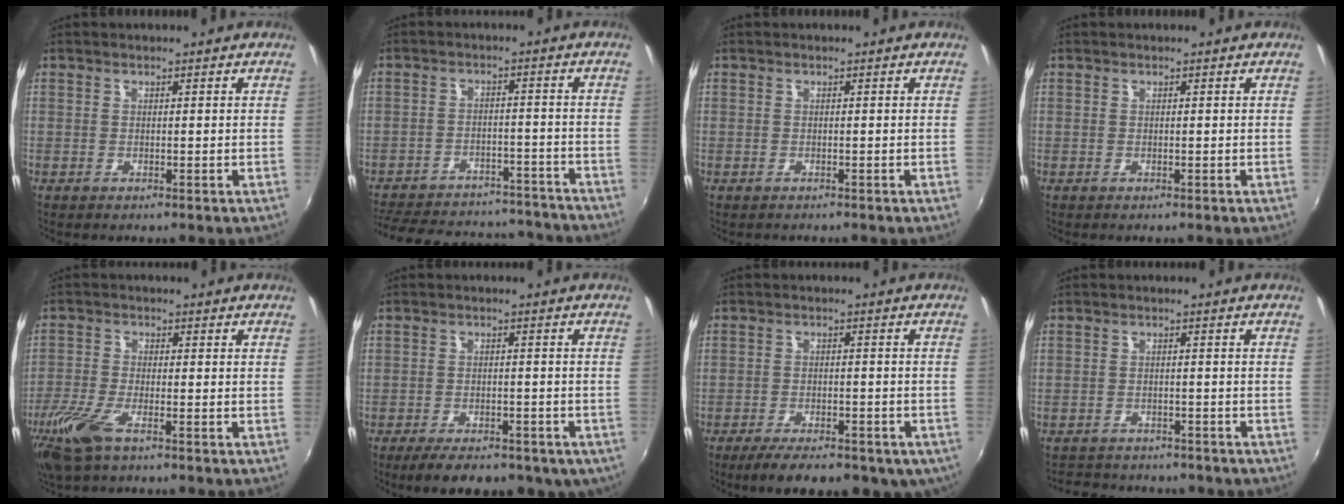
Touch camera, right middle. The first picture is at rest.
{"total": 24.8, "force": [-21.1, 9.7, 8.7], "torque": [-0.194, 0.041, -0.258]}
{"total": 0.7, "force": [-0.5, 0.4, -0.1], "torque": [-0.001, -0.001, -0.009]}
{"total": 0.0}
{"total": 8.6, "force": [-5.3, 2.6, 6.2], "torque": [-0.155, -0.024, -0.107]}
{"total": 12.4, "force": [-8.7, 5.4, 7.0], "torque": [-0.139, -0.017, -0.114]}
{"total": 13.6, "force": [-9.6, 5.3, 8.0], "torque": [-0.150, -0.024, -0.130]}
{"total": 9.6, "force": [-8.2, 3.9, 3.2], "torque": [-0.074, -0.003, -0.112]}